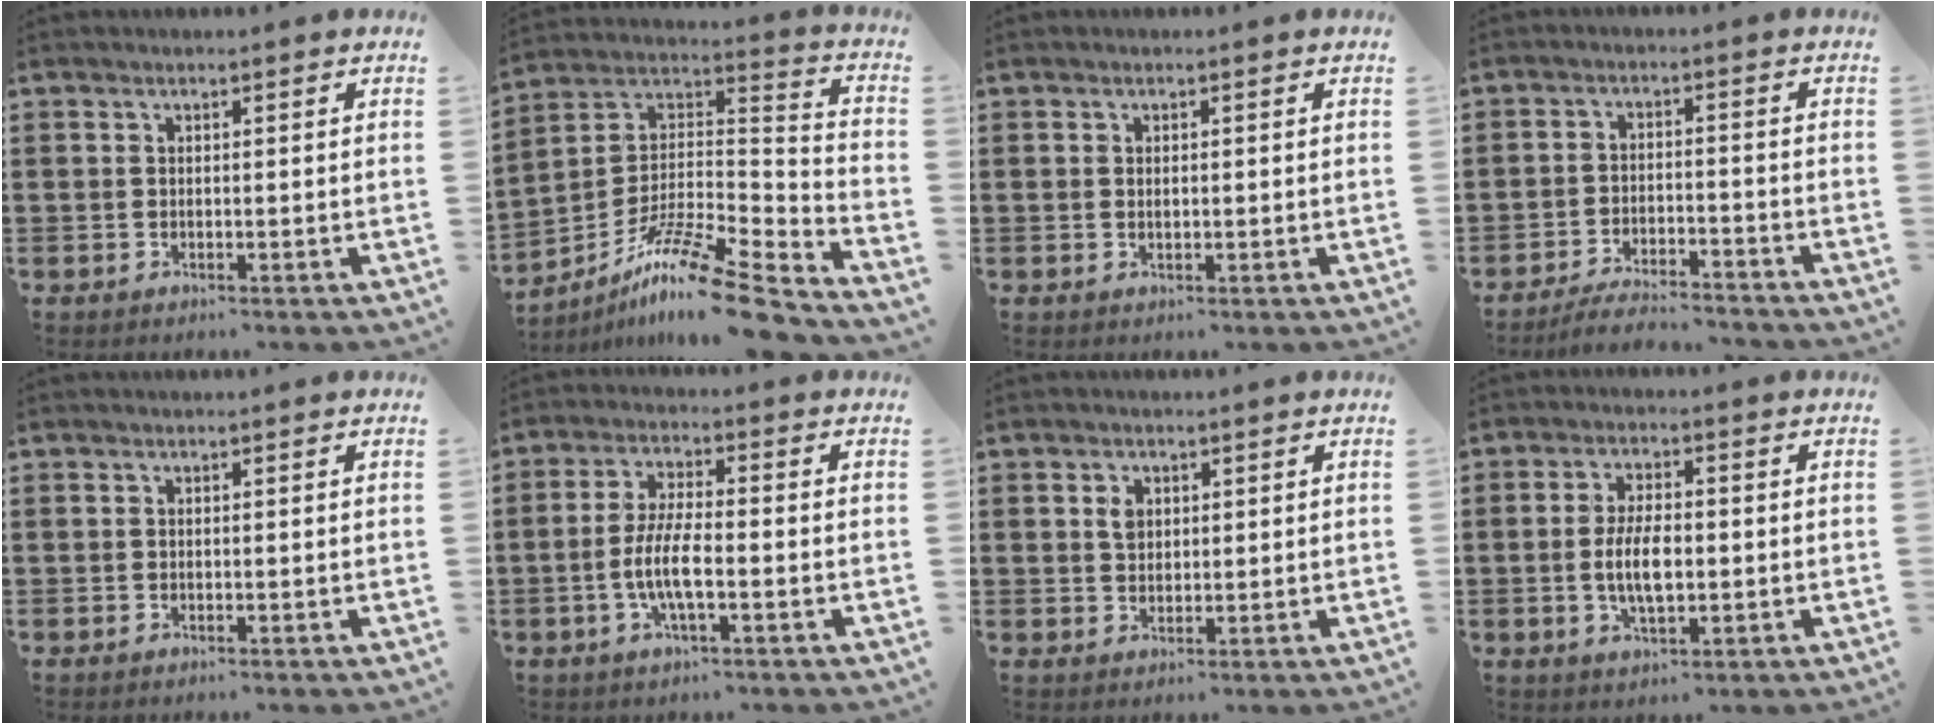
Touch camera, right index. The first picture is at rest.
{"total": 13.8, "force": [-10.4, 1.4, 9.0], "torque": [-0.149, 0.025, -0.192]}
{"total": 0.9, "force": [0.1, 0.3, 0.8], "torque": [-0.018, -0.001, 0.002]}
{"total": 4.2, "force": [-4.1, 0.2, 0.8], "torque": [-0.022, 0.002, -0.086]}
{"total": 0.0}
{"total": 6.4, "force": [-1.7, 1.7, 5.9], "torque": [-0.135, -0.007, -0.041]}
{"total": 2.2, "force": [0.9, 1.6, 1.3], "torque": [-0.030, 0.005, 0.016]}
{"total": 6.2, "force": [-0.6, 2.5, 5.6], "torque": [-0.108, -0.006, -0.015]}